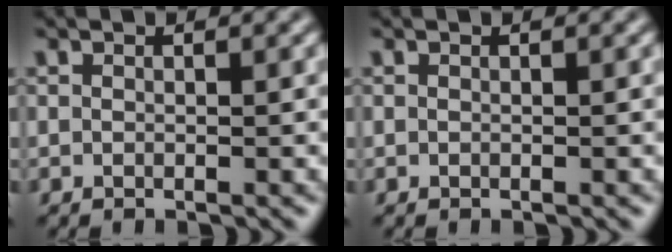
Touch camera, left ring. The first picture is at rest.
{"total": 0.0}